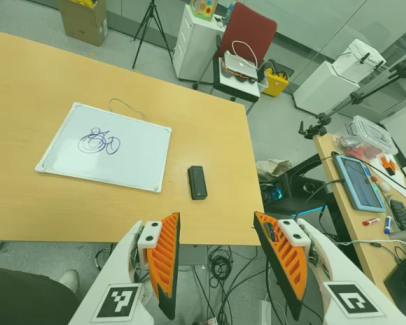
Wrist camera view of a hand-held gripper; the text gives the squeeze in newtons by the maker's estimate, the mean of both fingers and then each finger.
{"total": 0.0}